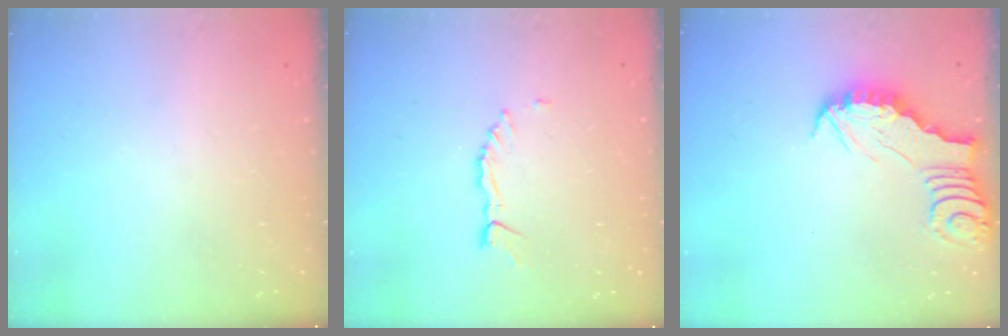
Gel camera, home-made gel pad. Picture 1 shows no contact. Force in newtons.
{"total": 2.8, "press": 2.7, "slide": 0.3}
{"total": 3.0, "press": 3.0, "slide": 0.3}